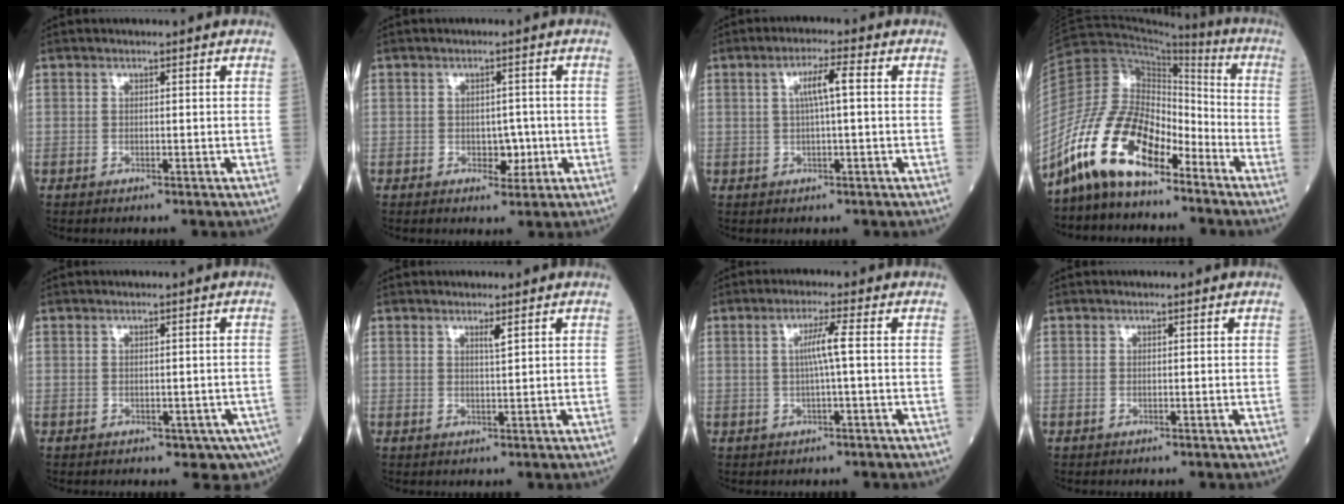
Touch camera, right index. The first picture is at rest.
{"total": 2.9, "force": [-0.5, 1.9, 2.2], "torque": [-0.021, 0.004, 0.000]}
{"total": 4.2, "force": [0.7, 0.0, 4.1], "torque": [-0.075, 0.009, 0.012]}
{"total": 14.0, "force": [-9.7, 5.4, 8.5], "torque": [-0.179, 0.024, -0.184]}
{"total": 4.2, "force": [-2.5, 2.2, 2.6], "torque": [-0.015, 0.002, -0.028]}
{"total": 1.3, "force": [1.0, -0.1, 0.9], "torque": [-0.016, -0.003, 0.020]}
{"total": 3.3, "force": [0.4, -0.7, 3.3], "torque": [-0.060, 0.005, 0.007]}
{"total": 0.0}